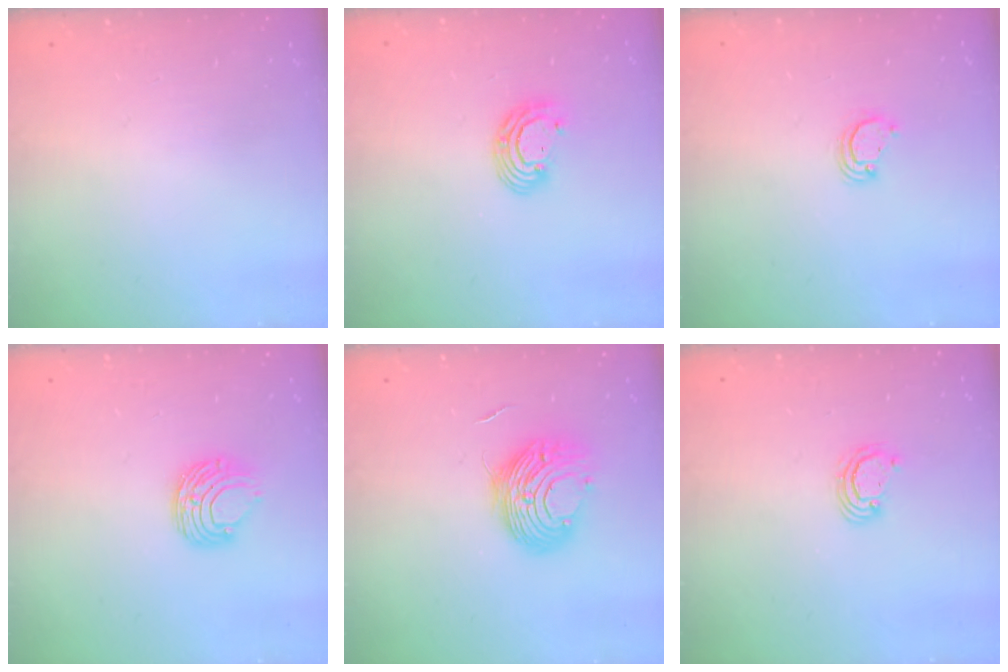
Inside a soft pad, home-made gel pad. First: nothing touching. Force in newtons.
{"total": 7.2, "press": 7.2, "slide": 1.0}
{"total": 3.4, "press": 3.4, "slide": 0.2}
{"total": 8.0, "press": 7.9, "slide": 0.4}
{"total": 10.4, "press": 10.4, "slide": 0.4}
{"total": 3.5, "press": 3.5, "slide": 0.3}